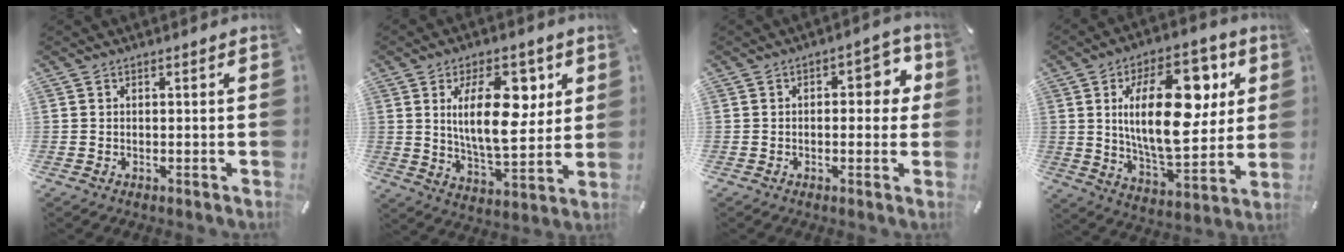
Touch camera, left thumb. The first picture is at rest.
{"total": 17.2, "force": [5.0, 8.6, 14.1], "torque": [-0.234, -0.004, 0.078]}
{"total": 7.0, "force": [0.4, 4.0, 5.8], "torque": [-0.063, 0.000, -0.004]}
{"total": 23.5, "force": [5.5, 12.2, 19.3], "torque": [-0.317, -0.006, 0.080]}